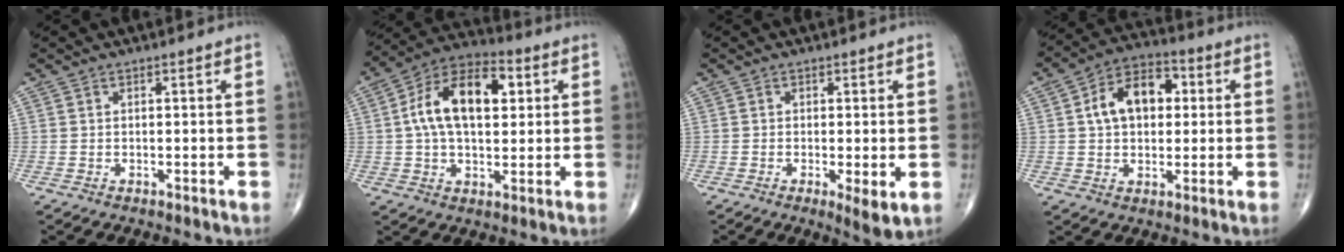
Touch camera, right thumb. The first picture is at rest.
{"total": 15.9, "force": [3.1, 8.9, 12.8], "torque": [-0.210, 0.020, 0.046]}
{"total": 4.3, "force": [-1.0, 1.1, 4.0], "torque": [-0.068, -0.016, -0.019]}
{"total": 11.8, "force": [2.1, 7.8, 8.6], "torque": [-0.118, 0.019, 0.026]}